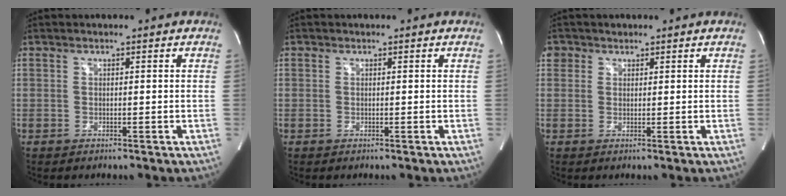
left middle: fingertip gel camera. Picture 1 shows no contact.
{"total": 0.0}
{"total": 1.9, "force": [1.0, 1.7, 0.0], "torque": [0.012, 0.004, 0.013]}